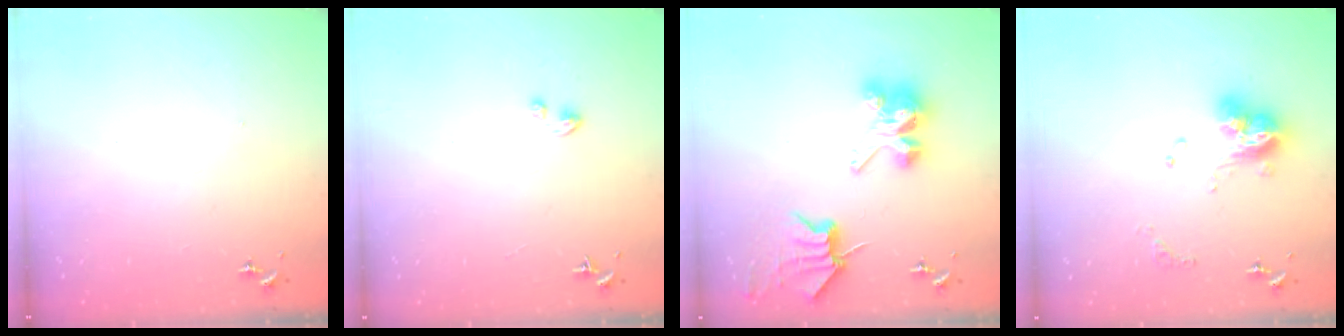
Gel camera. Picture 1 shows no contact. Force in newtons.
{"total": 1.8, "press": 1.8, "slide": 0.1}
{"total": 8.3, "press": 8.3, "slide": 0.3}
{"total": 13.2, "press": 13.2, "slide": 0.8}